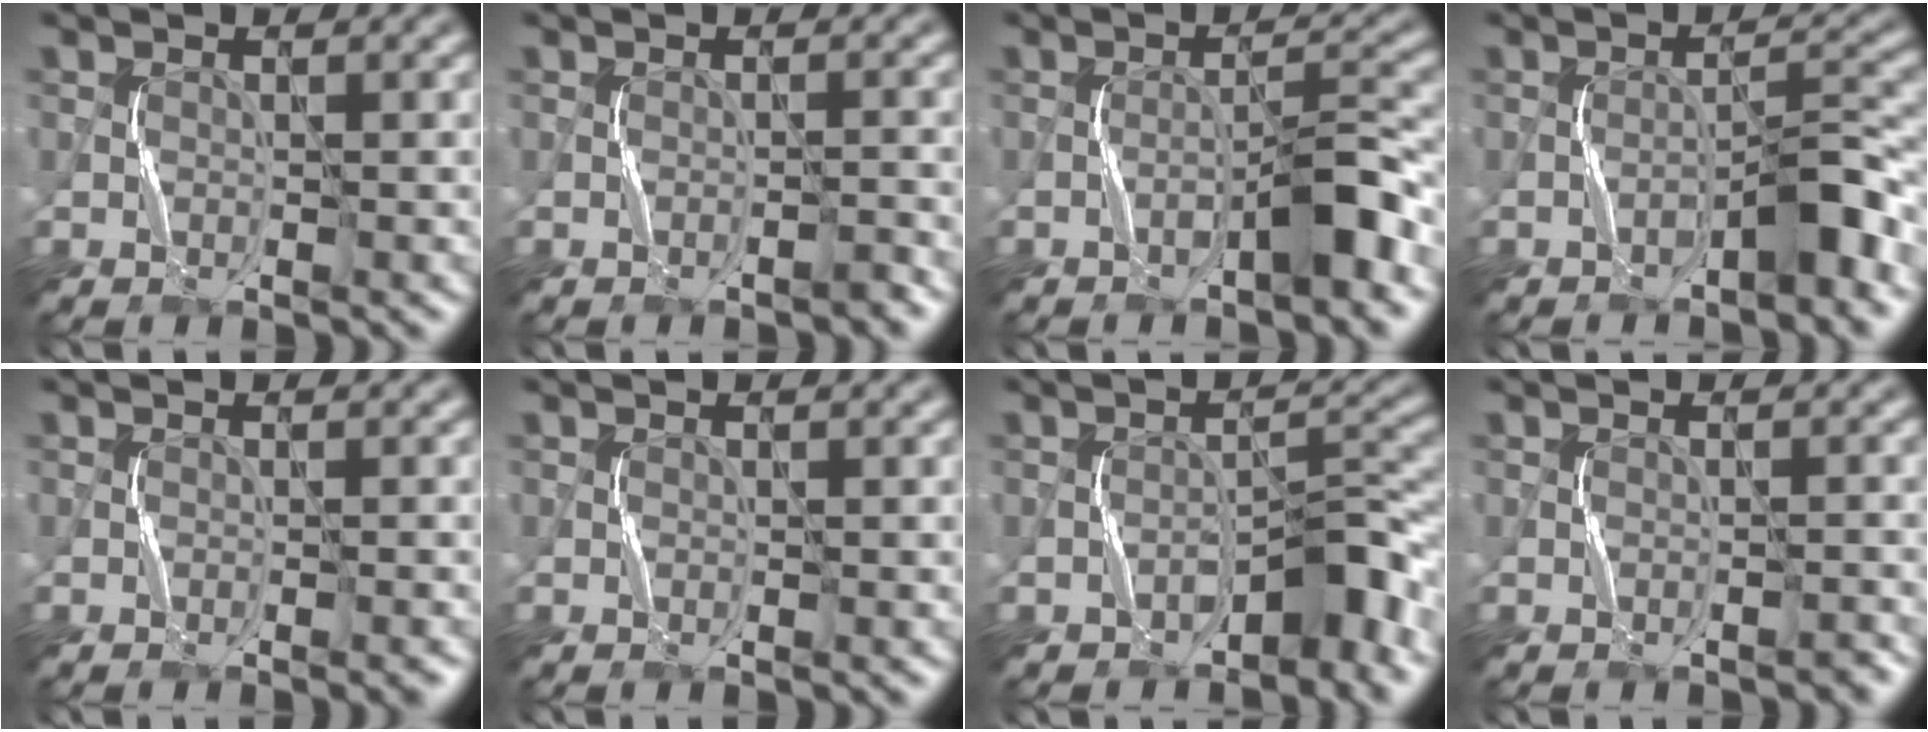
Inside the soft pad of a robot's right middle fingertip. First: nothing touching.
{"total": 0.8, "force": [-0.7, 0.0, 0.3], "torque": [-0.007, 0.005, -0.012]}
{"total": 3.2, "force": [-2.1, 0.2, 2.5], "torque": [-0.044, 0.020, -0.036]}
{"total": 3.1, "force": [-2.2, 0.4, 2.2], "torque": [-0.035, 0.021, -0.038]}
{"total": 0.7, "force": [-0.4, -0.1, 0.5], "torque": [-0.008, 0.000, -0.005]}
{"total": 0.0}
{"total": 3.9, "force": [-2.5, 1.6, 2.5], "torque": [-0.029, 0.018, -0.042]}
{"total": 0.8, "force": [-0.6, 0.3, 0.4], "torque": [-0.007, 0.002, -0.008]}